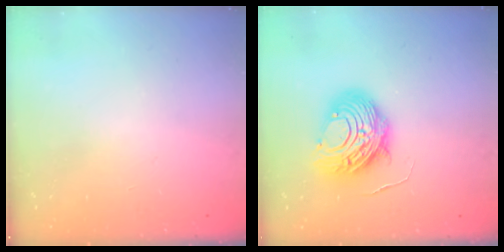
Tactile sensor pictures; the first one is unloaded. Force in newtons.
{"total": 11.3, "press": 11.3, "slide": 1.2}